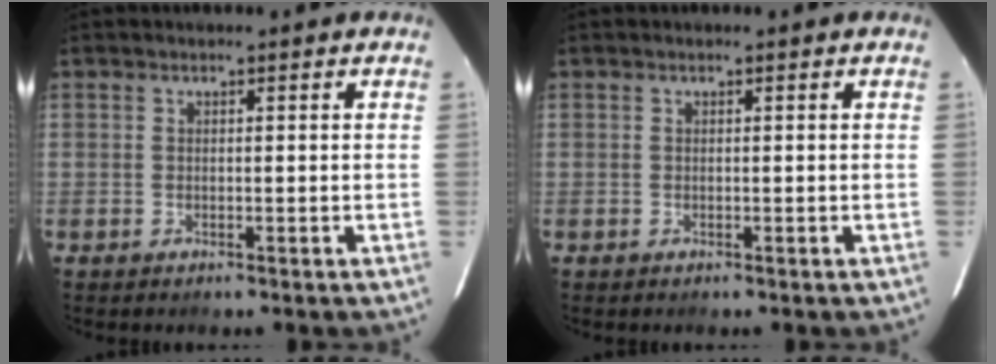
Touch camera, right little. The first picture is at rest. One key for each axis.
{"total": 0.0}